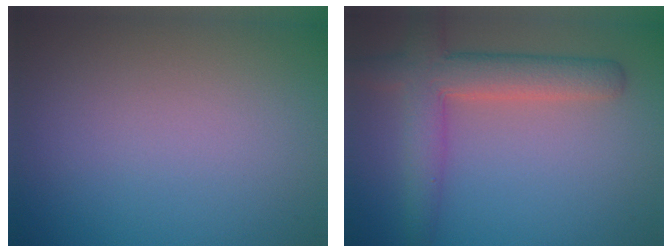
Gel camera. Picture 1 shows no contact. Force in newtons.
{"total": 5.4, "press": 5.4, "slide": 0.3}